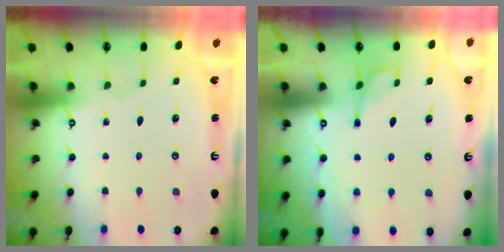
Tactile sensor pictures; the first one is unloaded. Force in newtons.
{"total": 2.9, "press": 2.7, "slide": 1.1}